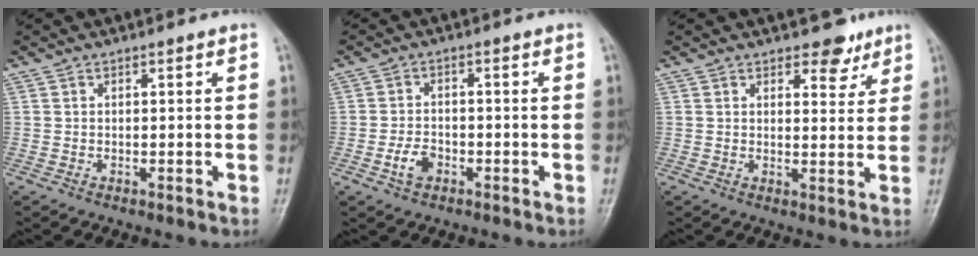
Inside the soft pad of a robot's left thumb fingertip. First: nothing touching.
{"total": 3.7, "force": [-1.7, 2.4, 2.3], "torque": [-0.036, 0.015, -0.032]}
{"total": 4.8, "force": [3.5, 2.4, 2.1], "torque": [0.001, -0.022, 0.049]}